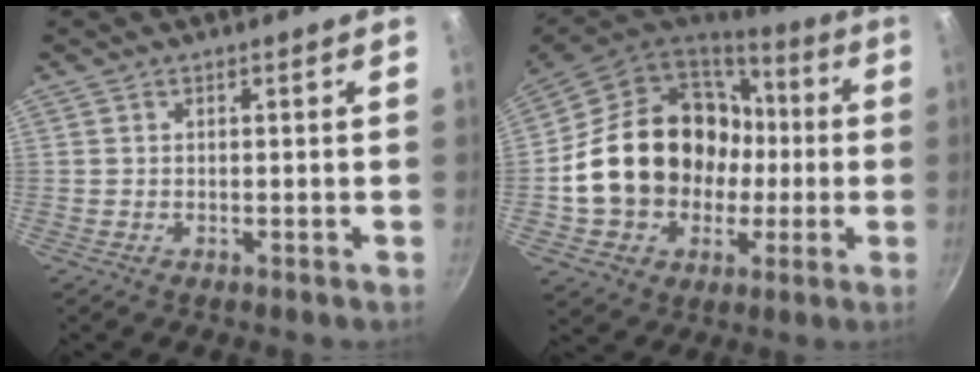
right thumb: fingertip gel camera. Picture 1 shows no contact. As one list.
[{"total": 23.9, "force": [-0.2, 19.5, 13.8], "torque": [-0.221, 0.048, 0.021]}]